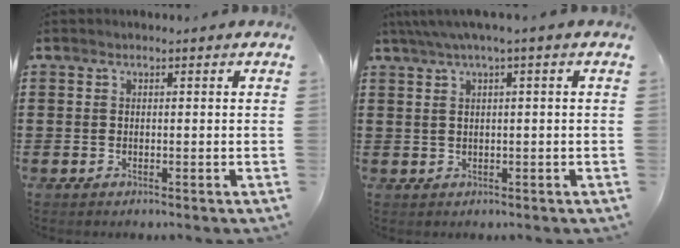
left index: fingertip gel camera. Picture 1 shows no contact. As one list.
[{"total": 2.2, "force": [0.3, -0.2, 2.2], "torque": [-0.039, -0.004, 0.003]}]